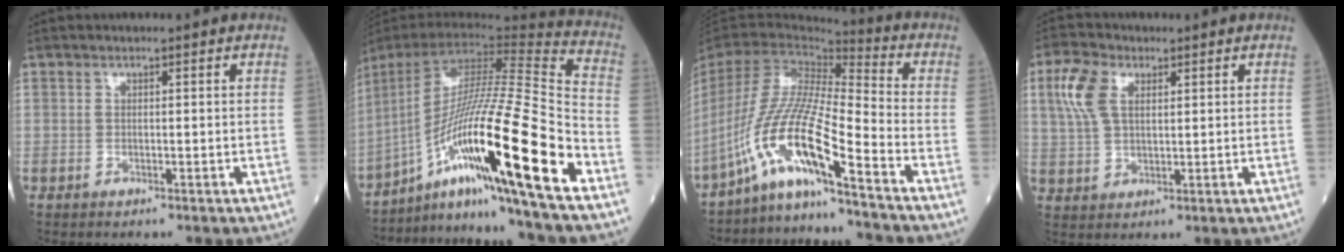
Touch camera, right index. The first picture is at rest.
{"total": 24.2, "force": [-11.1, -0.9, 21.5], "torque": [-0.378, -0.014, -0.199]}
{"total": 14.4, "force": [-10.1, -0.6, 10.2], "torque": [-0.210, 0.000, -0.193]}
{"total": 6.7, "force": [2.6, 3.6, 5.0], "torque": [-0.126, 0.017, 0.054]}